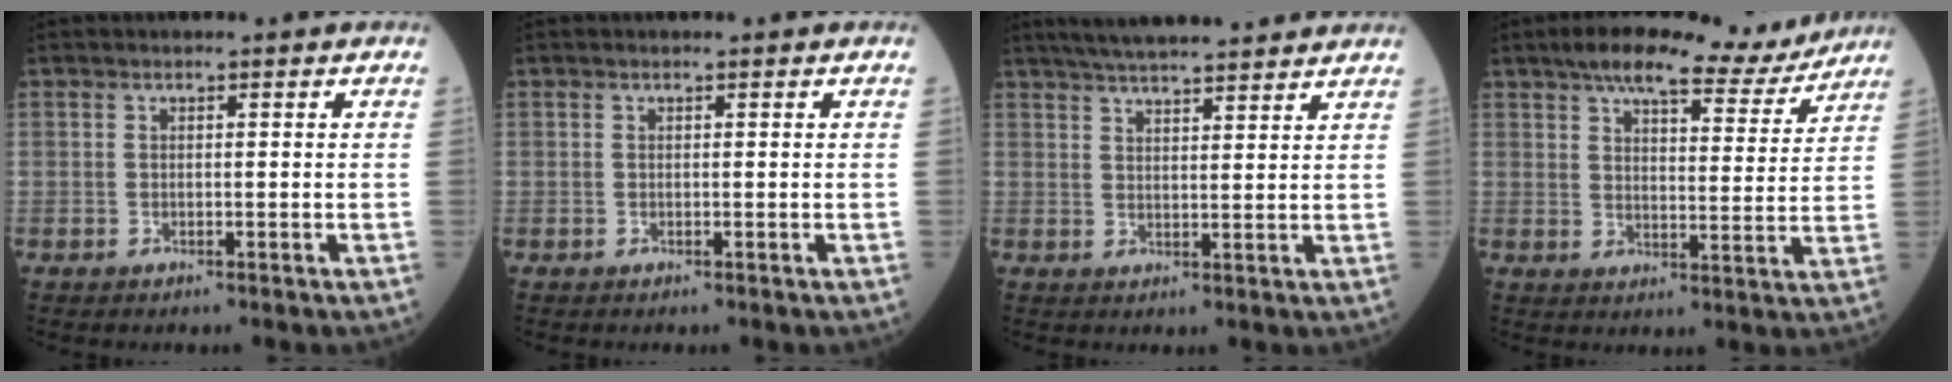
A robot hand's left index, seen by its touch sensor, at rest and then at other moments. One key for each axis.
{"total": 0.0}
{"total": 13.6, "fx": 12.1, "fy": 1.5, "fz": 6.2, "tx": -0.102, "ty": 0.029, "tz": 0.174}
{"total": 14.5, "fx": 12.4, "fy": 3.2, "fz": 6.8, "tx": -0.093, "ty": 0.011, "tz": 0.165}